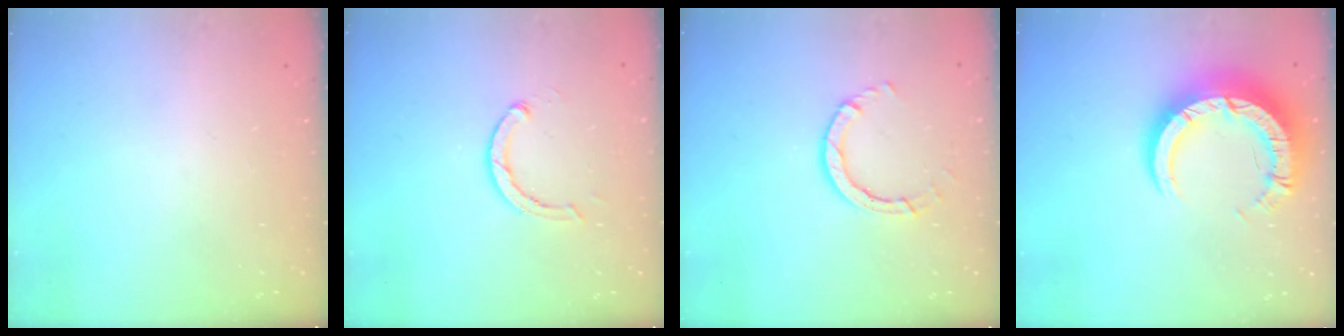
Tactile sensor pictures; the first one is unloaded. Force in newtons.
{"total": 2.9, "press": 2.9, "slide": 0.4}
{"total": 4.7, "press": 4.7, "slide": 0.3}
{"total": 14.5, "press": 14.4, "slide": 1.4}